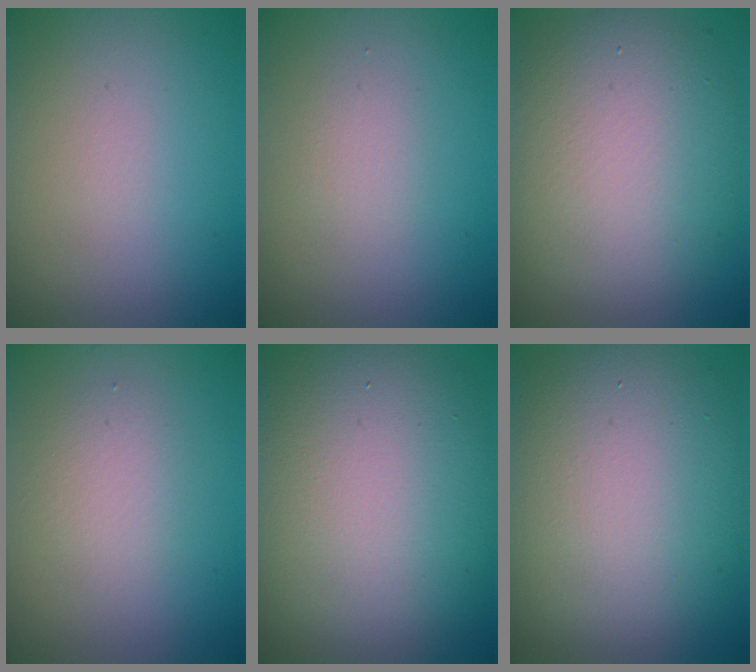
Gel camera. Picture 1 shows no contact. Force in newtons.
{"total": 1.3, "press": 1.3, "slide": 0.1}
{"total": 10.5, "press": 10.5, "slide": 0.9}
{"total": 2.2, "press": 2.2, "slide": 0.1}
{"total": 14.6, "press": 14.6, "slide": 0.9}
{"total": 12.4, "press": 12.3, "slide": 0.7}